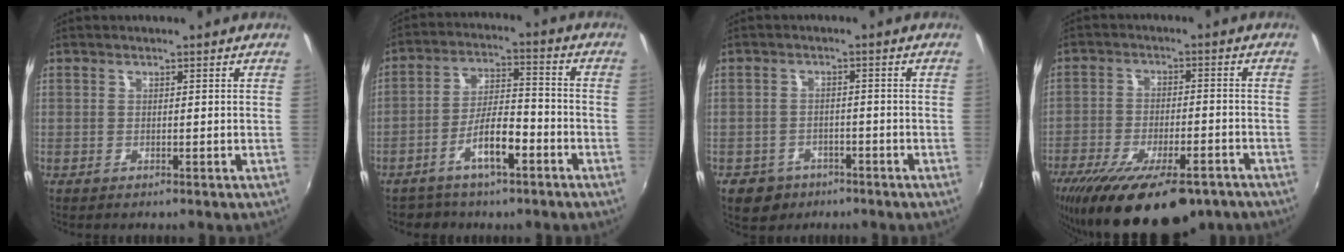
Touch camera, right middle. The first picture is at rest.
{"total": 7.6, "force": [-4.4, 3.0, 5.4], "torque": [-0.098, 0.019, -0.067]}
{"total": 6.1, "force": [-3.7, 4.5, 1.7], "torque": [-0.054, -0.002, -0.052]}
{"total": 20.6, "force": [-14.5, 7.1, 12.8], "torque": [-0.245, -0.050, -0.215]}